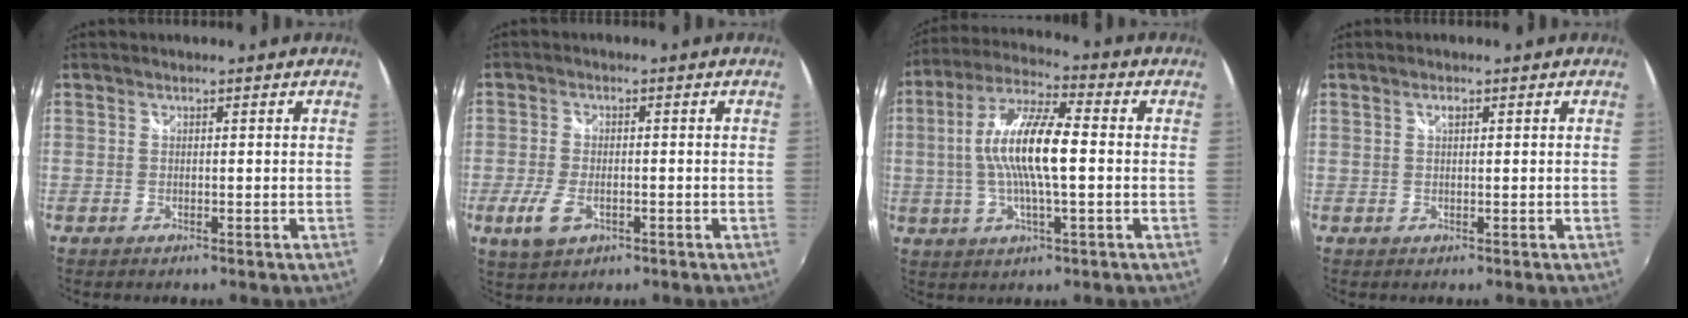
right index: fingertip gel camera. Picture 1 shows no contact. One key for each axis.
{"total": 5.7, "fx": -2.4, "fy": 2.9, "fz": 4.3, "tx": -0.105, "ty": -0.011, "tz": -0.042}
{"total": 13.3, "fx": -0.1, "fy": 2.7, "fz": 13.0, "tx": -0.251, "ty": 0.009, "tz": -0.007}
{"total": 1.0, "fx": 0.5, "fy": 0.3, "fz": 0.7, "tx": -0.013, "ty": 0.002, "tz": 0.008}